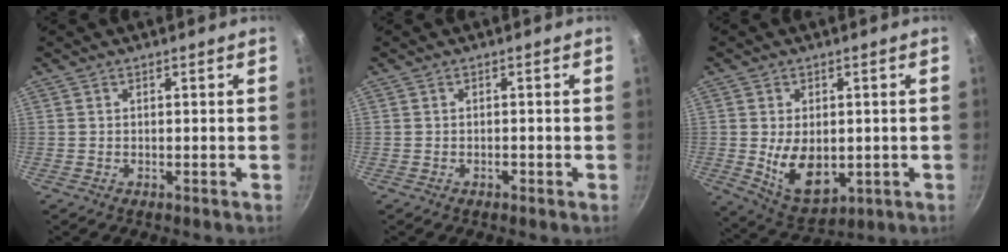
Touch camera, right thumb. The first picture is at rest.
{"total": 0.7, "force": [-0.5, 0.4, 0.4], "torque": [-0.009, 0.004, -0.005]}
{"total": 10.4, "force": [-0.7, 6.6, 7.9], "torque": [-0.116, -0.017, 0.012]}